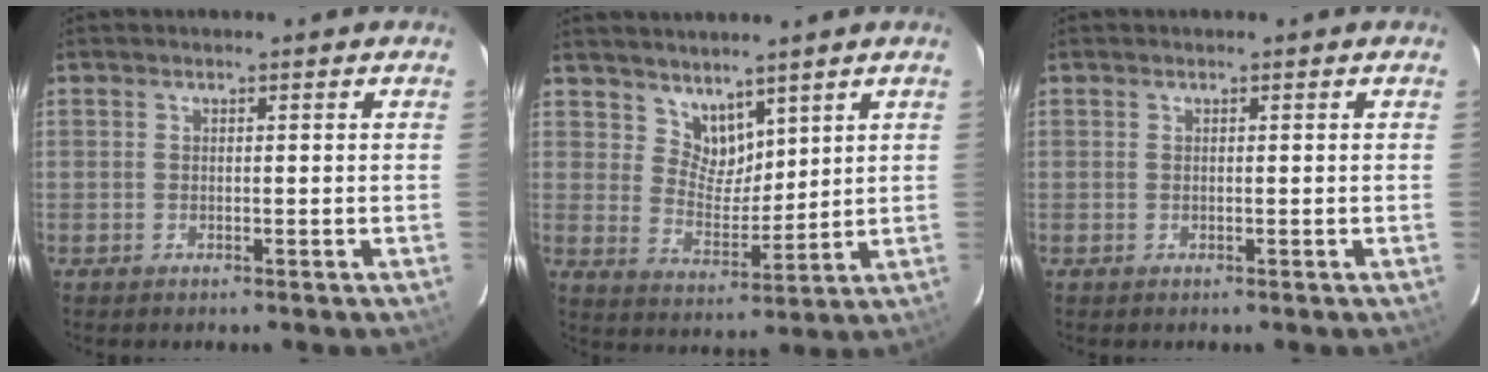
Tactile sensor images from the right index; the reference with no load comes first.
{"total": 6.3, "force": [4.9, 3.5, 1.7], "torque": [-0.020, -0.003, 0.094]}
{"total": 0.0}